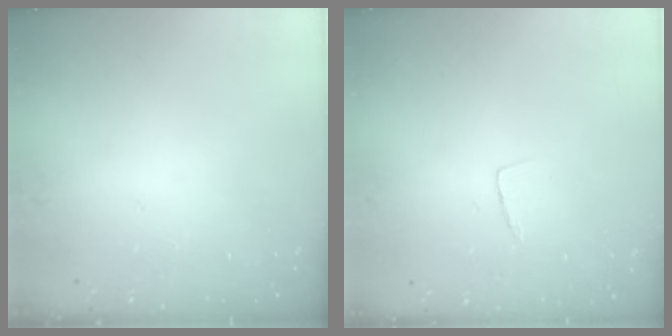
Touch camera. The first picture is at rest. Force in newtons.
{"total": 3.3, "press": 3.3, "slide": 0.2}